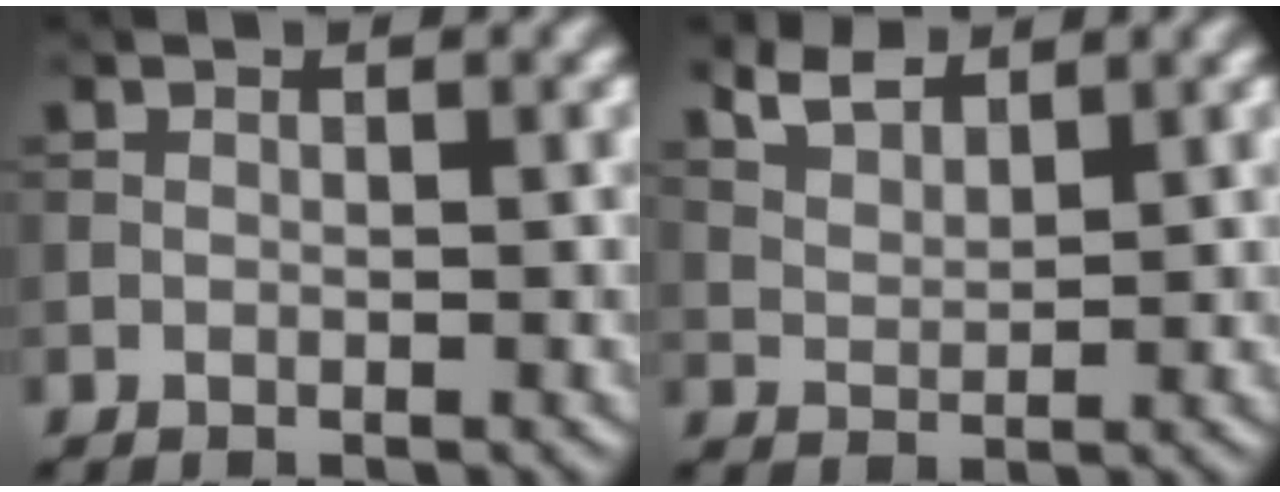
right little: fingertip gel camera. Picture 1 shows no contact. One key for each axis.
{"total": 3.1, "fx": 2.6, "fy": 1.0, "fz": 1.4, "tx": -0.030, "ty": -0.003, "tz": 0.054}